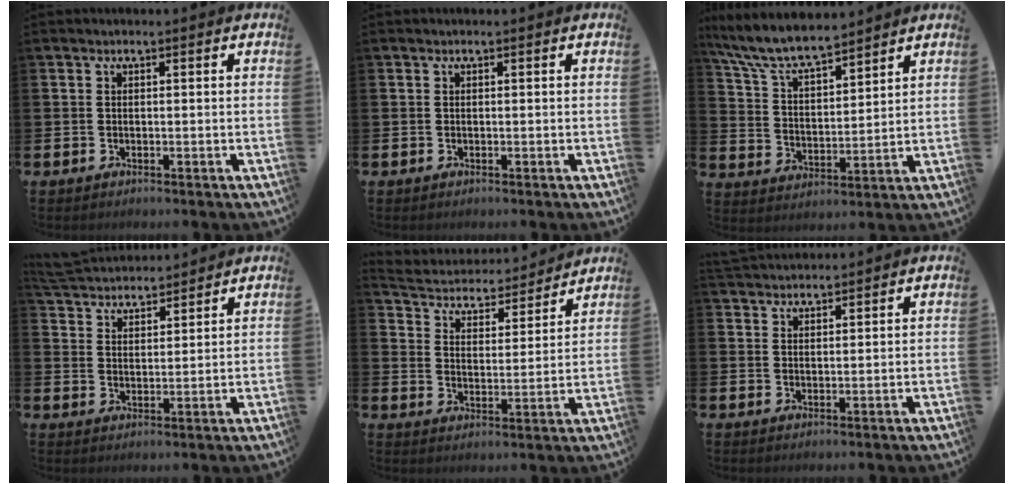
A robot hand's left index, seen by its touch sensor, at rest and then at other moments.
{"total": 0.0}
{"total": 7.8, "force": [7.3, 1.3, 2.6], "torque": [-0.083, -0.041, 0.128]}
{"total": 5.6, "force": [5.5, 0.7, 0.0], "torque": [-0.028, -0.033, 0.102]}
{"total": 4.8, "force": [4.5, 1.5, 0.5], "torque": [-0.039, -0.043, 0.072]}
{"total": 3.0, "force": [3.0, 0.4, -0.1], "torque": [-0.006, -0.012, 0.056]}